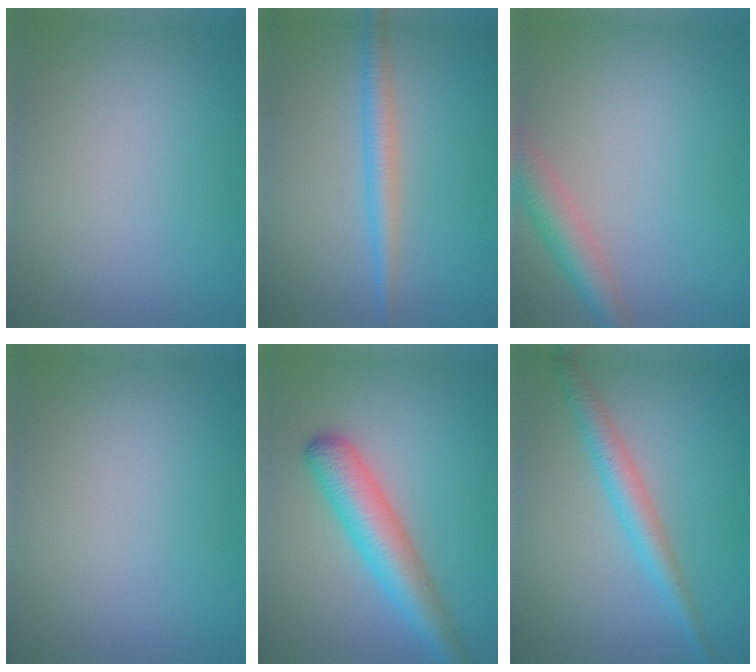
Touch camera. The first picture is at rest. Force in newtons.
{"total": 2.6, "press": 2.6, "slide": 0.0}
{"total": 3.9, "press": 3.9, "slide": 0.3}
{"total": 0.0}
{"total": 5.8, "press": 5.8, "slide": 0.2}
{"total": 3.2, "press": 3.2, "slide": 0.2}